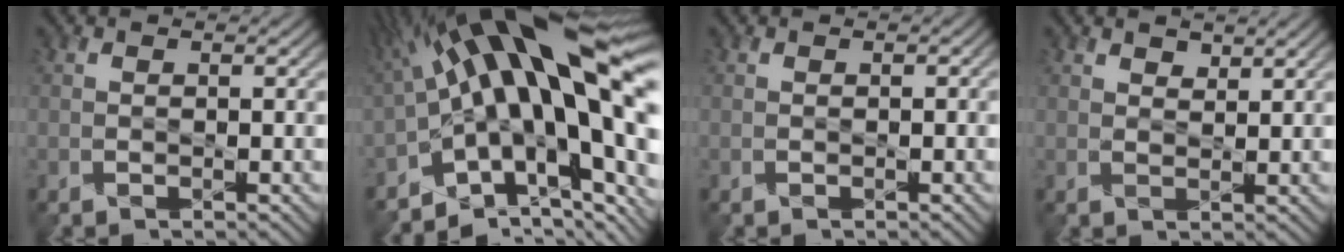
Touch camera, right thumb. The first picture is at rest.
{"total": 20.2, "force": [1.5, 9.0, 18.0], "torque": [-0.282, -0.003, 0.027]}
{"total": 0.0}
{"total": 1.6, "force": [1.4, 0.5, 0.7], "torque": [-0.017, -0.003, 0.029]}